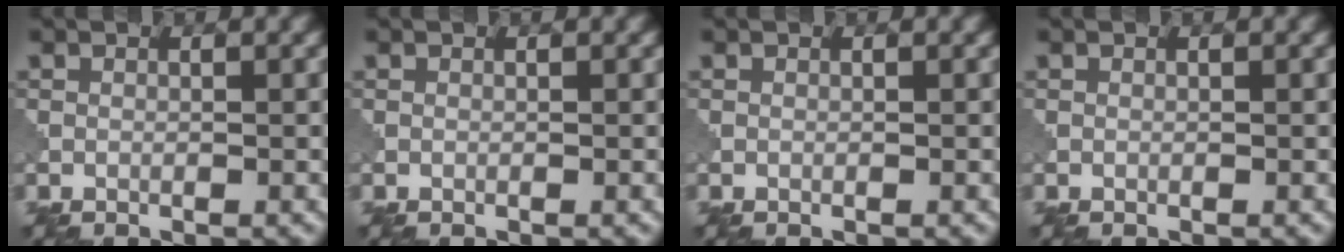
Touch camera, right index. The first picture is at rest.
{"total": 0.0}
{"total": 0.0}
{"total": 0.0}